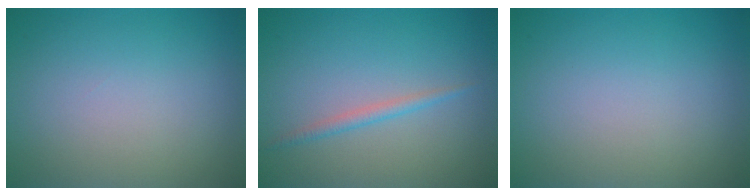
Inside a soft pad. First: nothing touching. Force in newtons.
{"total": 1.2, "press": 1.2, "slide": 0.1}
{"total": 0.0}